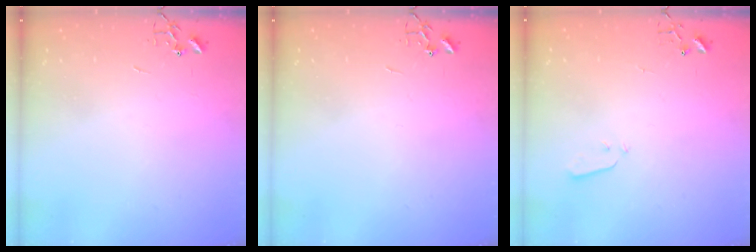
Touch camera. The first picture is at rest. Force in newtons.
{"total": 0.0}
{"total": 3.0, "press": 3.0, "slide": 0.3}